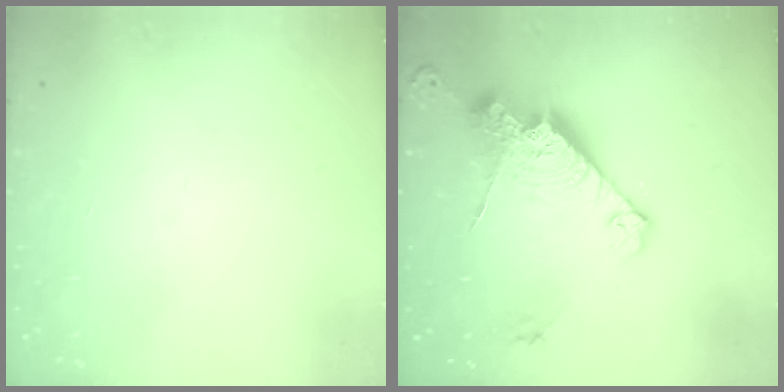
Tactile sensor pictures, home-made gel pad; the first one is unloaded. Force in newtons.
{"total": 16.6, "press": 16.5, "slide": 1.4}